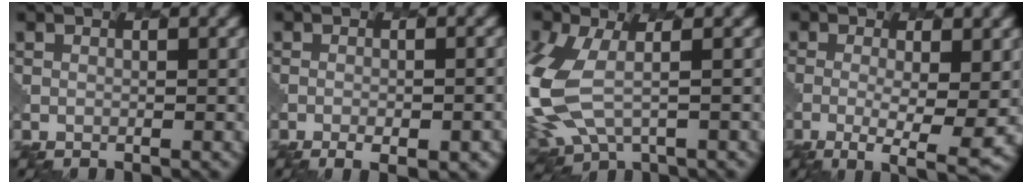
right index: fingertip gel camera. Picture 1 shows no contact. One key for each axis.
{"total": 4.5, "fx": -2.3, "fy": 1.7, "fz": 3.5, "tx": -0.042, "ty": 0.005, "tz": -0.019}
{"total": 8.3, "fx": -0.4, "fy": 4.9, "fz": 6.7, "tx": -0.182, "ty": -0.026, "tz": -0.006}
{"total": 6.0, "fx": -1.7, "fy": 1.5, "fz": 5.6, "tx": -0.091, "ty": -0.013, "tz": -0.023}